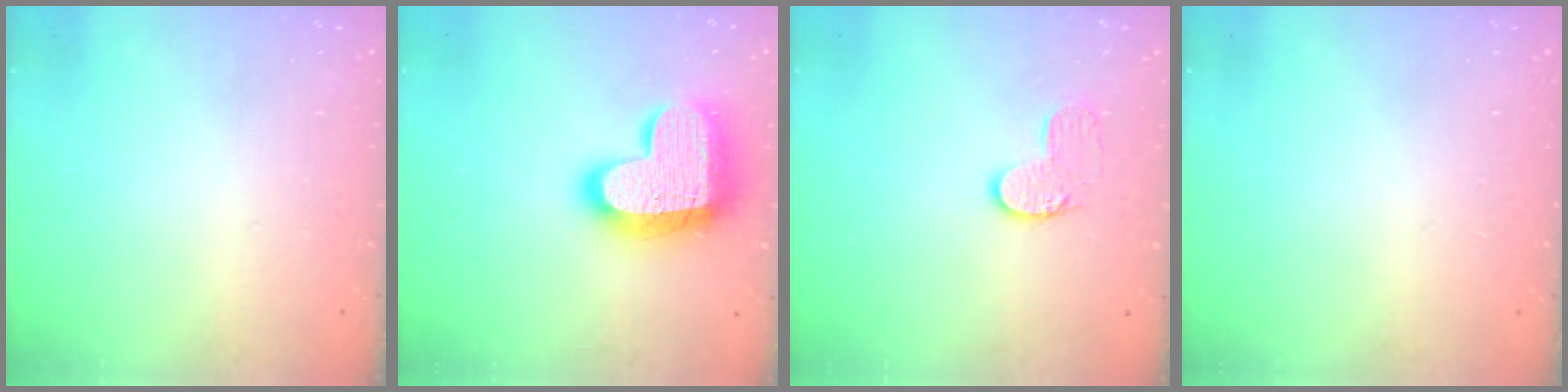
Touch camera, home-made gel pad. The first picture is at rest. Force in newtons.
{"total": 19.8, "press": 19.8, "slide": 1.5}
{"total": 6.8, "press": 6.8, "slide": 0.3}
{"total": 0.0}